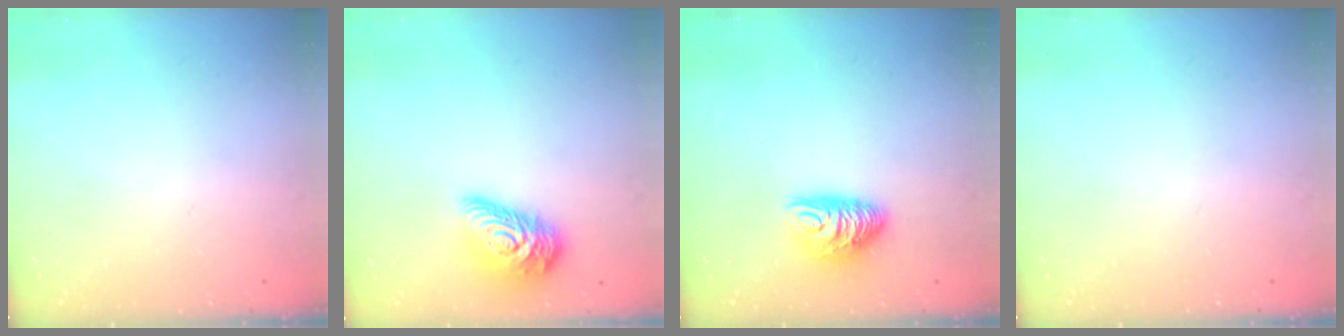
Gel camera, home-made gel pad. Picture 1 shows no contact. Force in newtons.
{"total": 14.0, "press": 14.0, "slide": 0.7}
{"total": 8.4, "press": 8.4, "slide": 0.8}
{"total": 0.0}